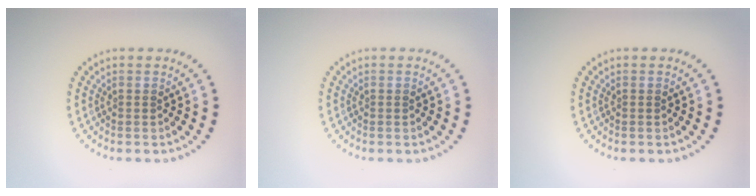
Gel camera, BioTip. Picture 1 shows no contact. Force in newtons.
{"total": 0.0}
{"total": 0.0}